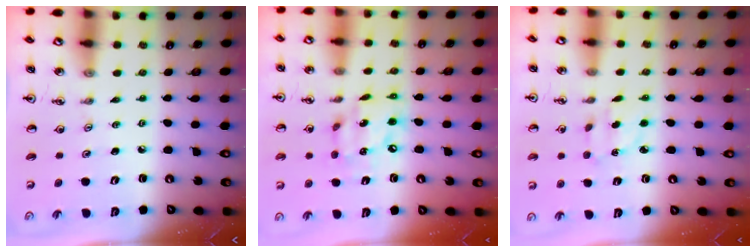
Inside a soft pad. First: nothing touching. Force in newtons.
{"total": 10.3, "press": 10.2, "slide": 1.2}
{"total": 4.2, "press": 4.2, "slide": 0.6}